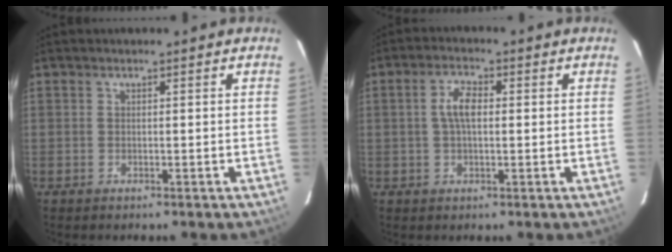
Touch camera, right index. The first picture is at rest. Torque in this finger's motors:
{"motor_torque": [0.13, -0.10, 0.12, 0.08]}